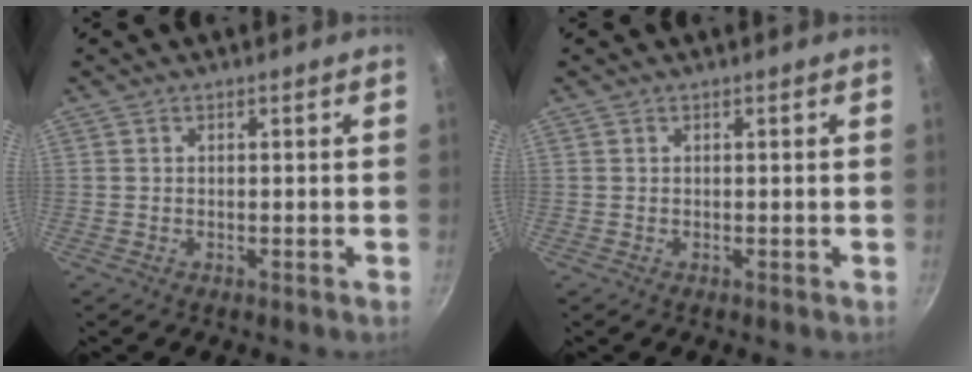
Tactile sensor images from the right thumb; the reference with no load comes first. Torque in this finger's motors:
{"motor_torque": [0.00, 0.00, -0.01, 0.01, 0.00]}